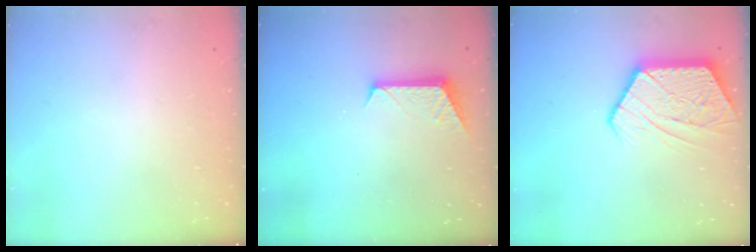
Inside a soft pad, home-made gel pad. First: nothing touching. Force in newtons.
{"total": 7.4, "press": 7.4, "slide": 0.6}
{"total": 13.8, "press": 13.8, "slide": 0.9}